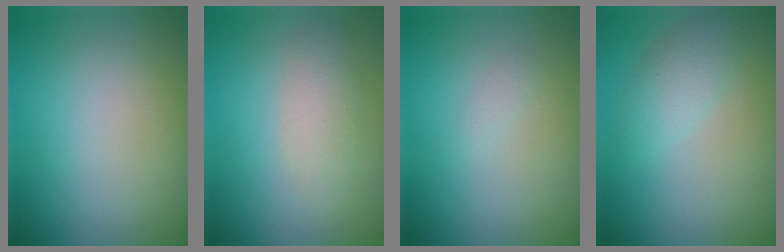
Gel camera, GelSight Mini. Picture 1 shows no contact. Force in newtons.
{"total": 2.1, "press": 2.1, "slide": 0.1}
{"total": 0.6, "press": 0.6, "slide": 0.0}
{"total": 2.3, "press": 2.3, "slide": 0.1}